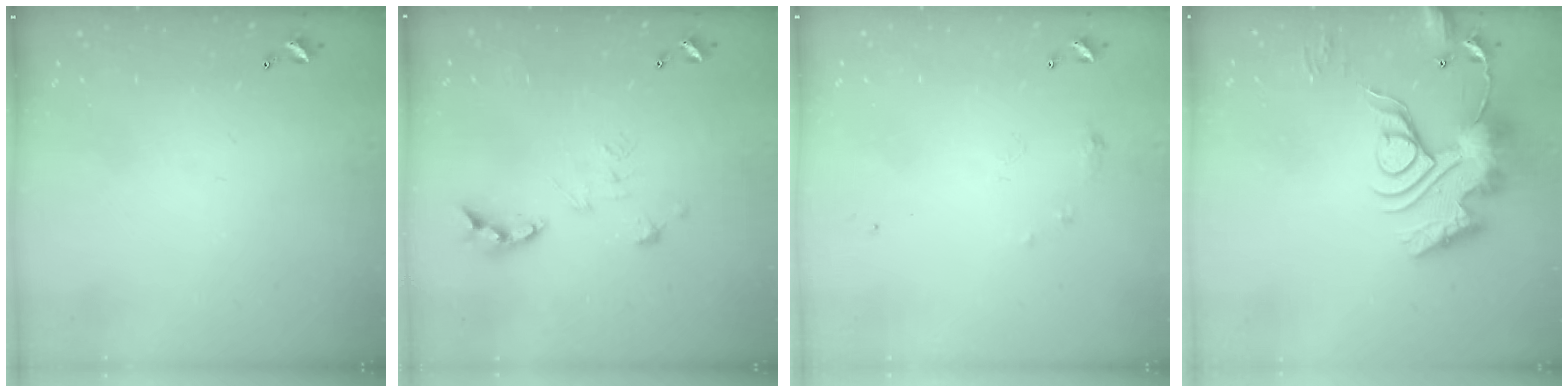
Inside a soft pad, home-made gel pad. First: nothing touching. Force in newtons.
{"total": 2.7, "press": 2.2, "slide": 1.5}
{"total": 6.0, "press": 5.9, "slide": 0.8}
{"total": 18.4, "press": 18.3, "slide": 1.8}